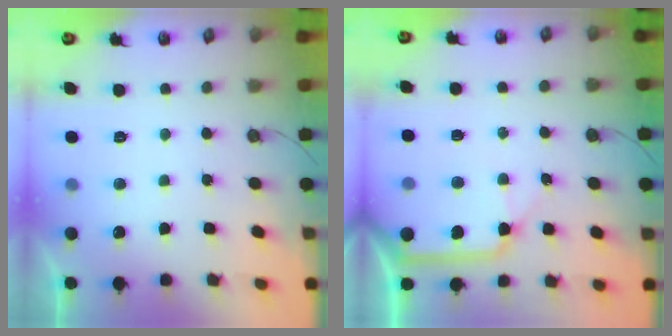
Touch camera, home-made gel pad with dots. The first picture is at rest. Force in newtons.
{"total": 10.6, "press": 10.5, "slide": 1.6}